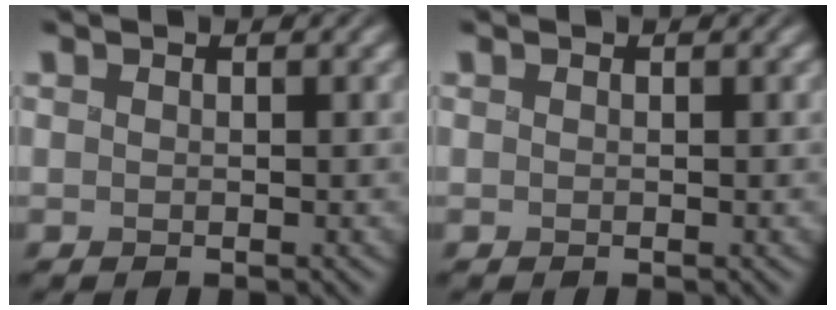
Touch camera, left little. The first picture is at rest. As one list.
[{"total": 0.0}]